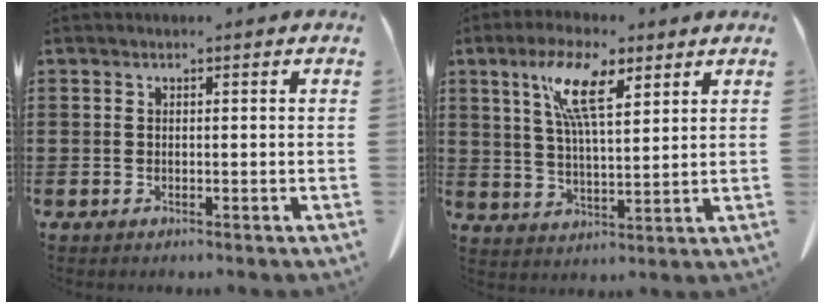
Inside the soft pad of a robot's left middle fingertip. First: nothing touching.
{"total": 9.9, "force": [5.6, 2.7, 7.7], "torque": [-0.161, 0.001, 0.099]}